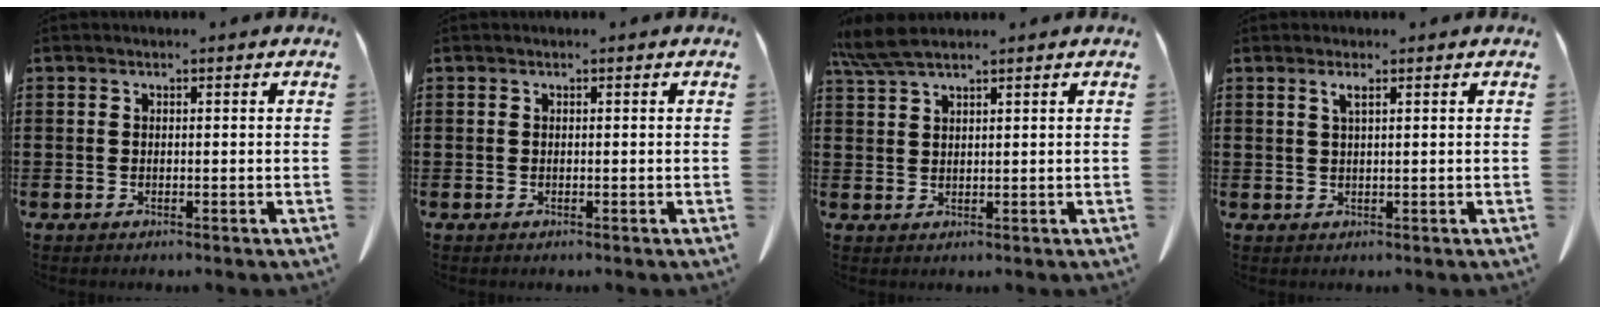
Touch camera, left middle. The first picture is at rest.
{"total": 0.0}
{"total": 4.6, "force": [3.6, 0.6, 2.8], "torque": [-0.063, 0.000, 0.067]}
{"total": 1.5, "force": [0.8, 0.2, 1.3], "torque": [-0.027, 0.002, 0.013]}